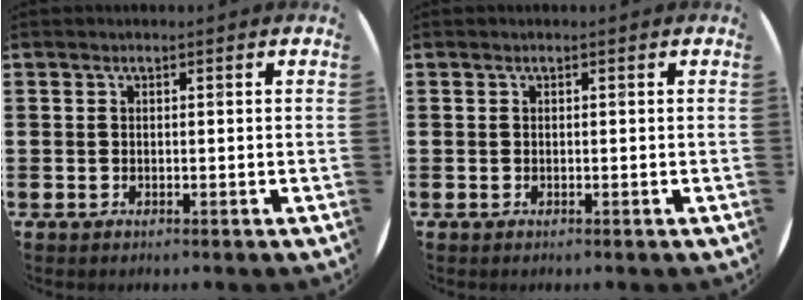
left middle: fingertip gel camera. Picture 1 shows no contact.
{"total": 0.0}